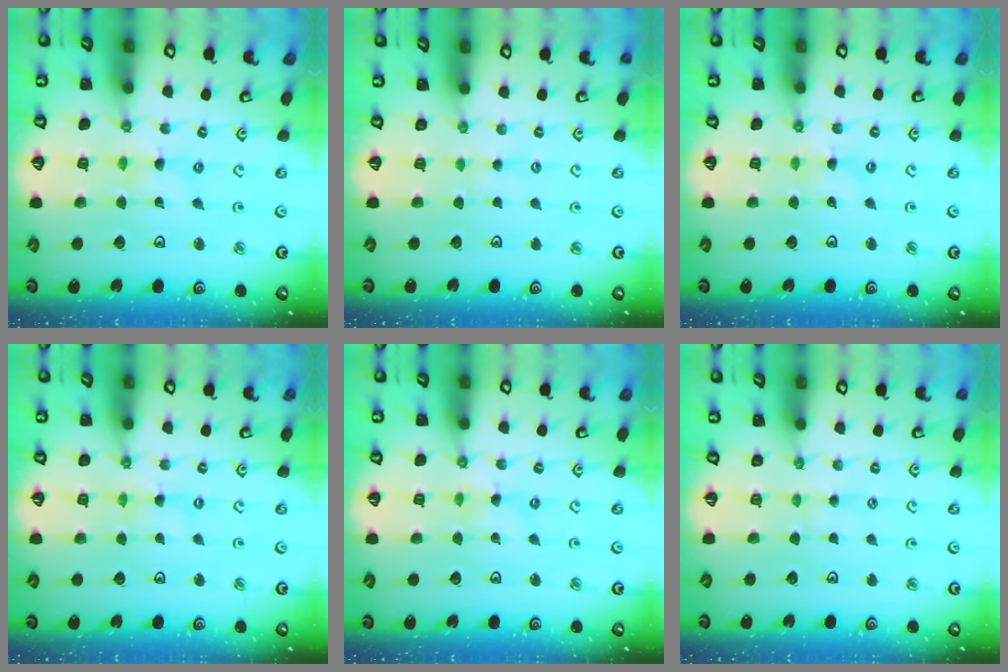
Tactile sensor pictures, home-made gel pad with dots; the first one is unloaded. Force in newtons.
{"total": 2.1, "press": 2.1, "slide": 0.3}
{"total": 0.0}
{"total": 0.7, "press": 0.7, "slide": 0.1}
{"total": 0.0}
{"total": 1.8, "press": 1.7, "slide": 0.3}